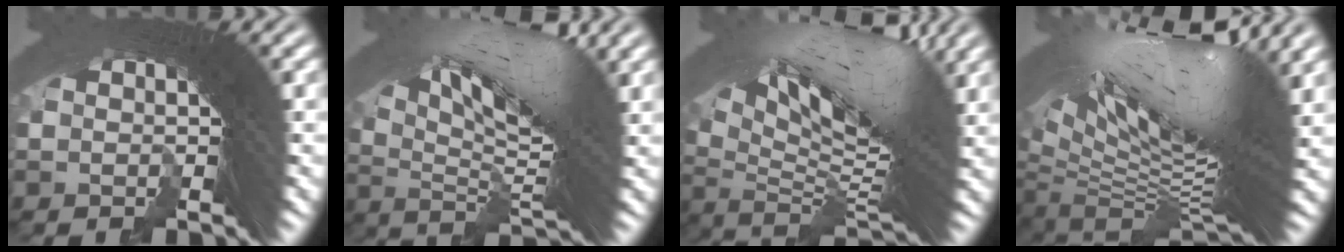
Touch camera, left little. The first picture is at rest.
{"total": 9.6, "force": [3.4, 2.6, 8.6], "torque": [-0.133, 0.007, 0.057]}
{"total": 12.0, "force": [3.4, 4.3, 10.7], "torque": [-0.157, 0.010, 0.059]}
{"total": 16.7, "force": [3.1, 7.7, 14.5], "torque": [-0.232, 0.005, 0.051]}